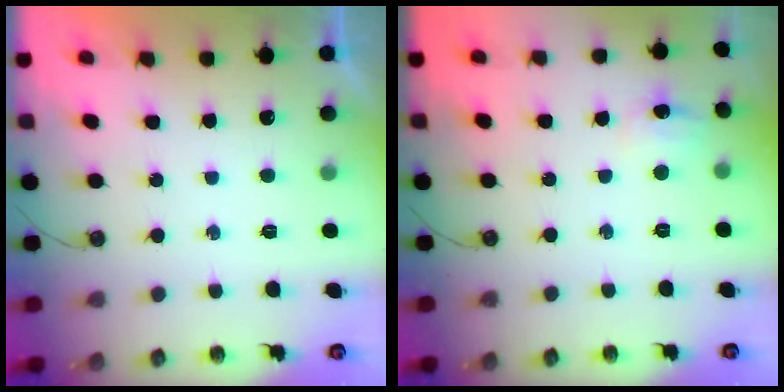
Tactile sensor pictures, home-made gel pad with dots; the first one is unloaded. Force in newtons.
{"total": 5.1, "press": 5.0, "slide": 0.7}